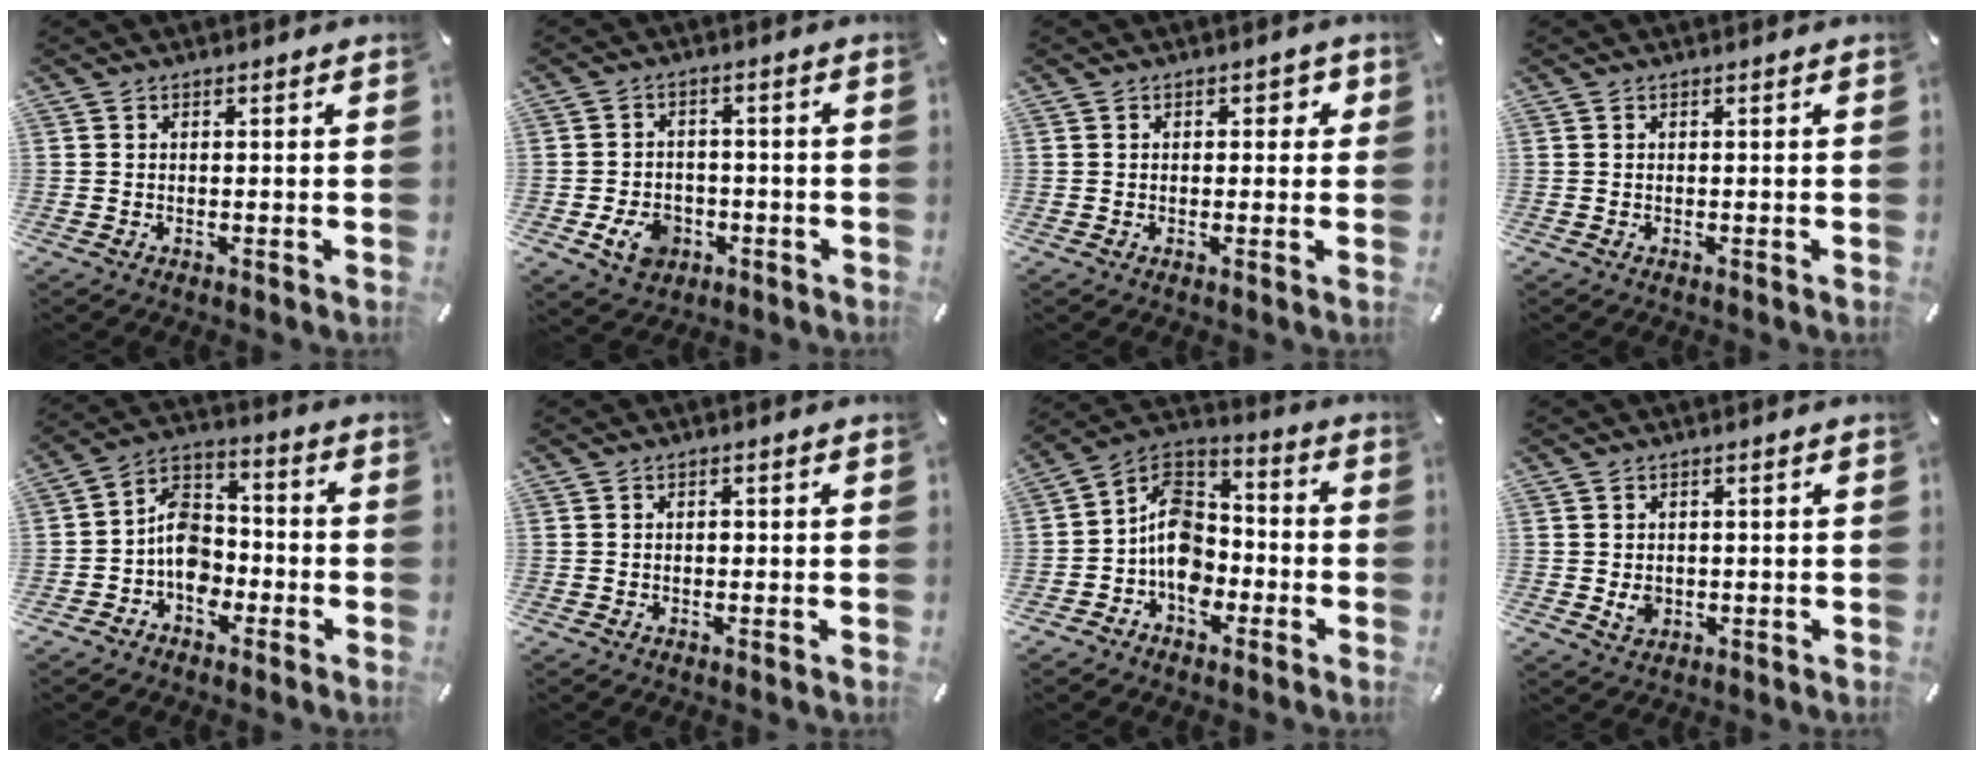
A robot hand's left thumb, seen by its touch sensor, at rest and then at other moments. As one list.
[{"total": 7.1, "force": [-2.6, 5.6, 3.5], "torque": [-0.073, 0.010, -0.046]}, {"total": 2.1, "force": [0.3, 1.4, 1.5], "torque": [-0.013, 0.004, -0.002]}, {"total": 0.0}, {"total": 9.7, "force": [-3.7, 7.6, 4.7], "torque": [-0.090, 0.028, -0.068]}, {"total": 0.8, "force": [0.0, 0.5, 0.6], "torque": [-0.012, 0.000, -0.001]}, {"total": 11.5, "force": [-4.1, 9.0, 5.7], "torque": [-0.104, 0.025, -0.076]}, {"total": 2.7, "force": [-0.1, 2.4, 1.1], "torque": [-0.004, -0.001, -0.004]}]